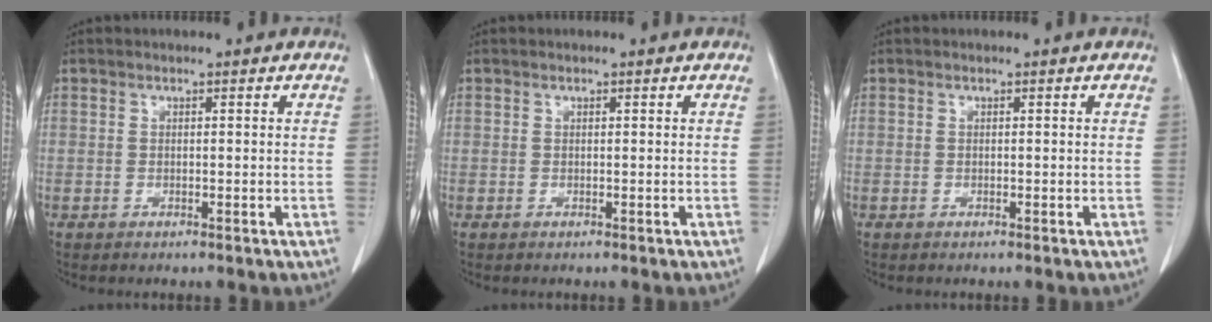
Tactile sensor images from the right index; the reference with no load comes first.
{"total": 0.0}
{"total": 0.0}